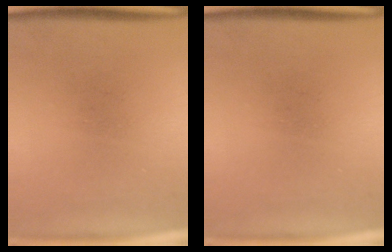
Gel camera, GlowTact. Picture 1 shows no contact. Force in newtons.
{"total": 0.0}